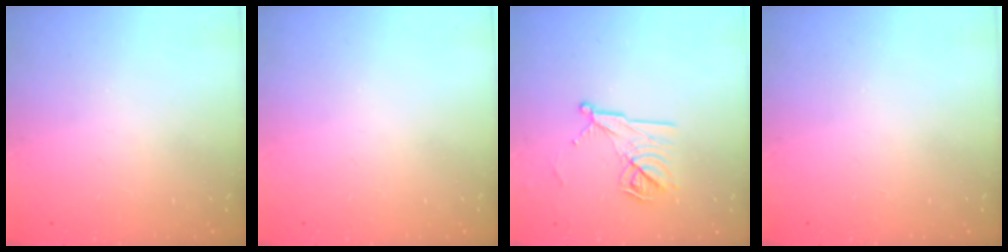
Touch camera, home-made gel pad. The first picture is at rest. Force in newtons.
{"total": 0.0}
{"total": 12.0, "press": 12.0, "slide": 0.1}
{"total": 0.0}